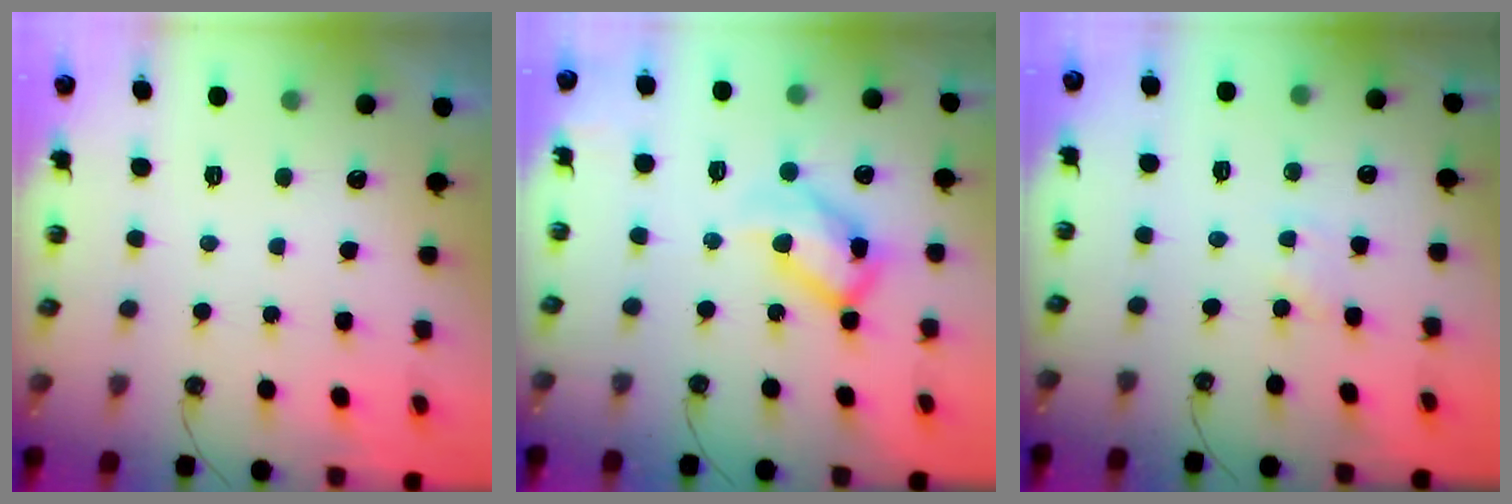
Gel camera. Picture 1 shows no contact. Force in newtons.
{"total": 15.8, "press": 15.7, "slide": 2.2}
{"total": 1.3, "press": 1.3, "slide": 0.2}